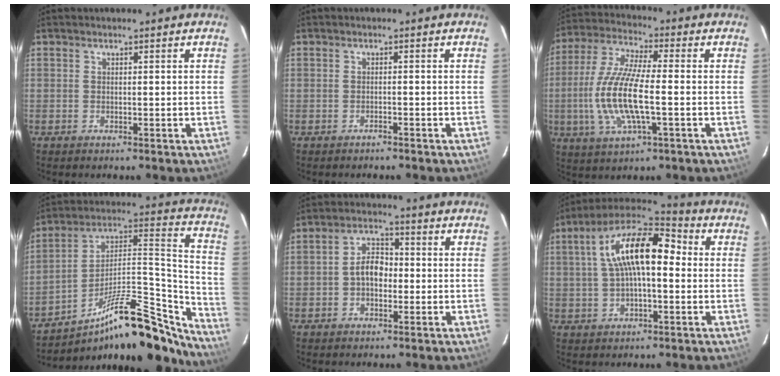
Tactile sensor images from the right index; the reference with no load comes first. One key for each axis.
{"total": 1.0, "fx": -1.0, "fy": 0.1, "fz": 0.2, "tx": -0.007, "ty": 0.003, "tz": -0.016}
{"total": 14.3, "fx": -2.4, "fy": 3.9, "fz": 13.6, "tx": -0.284, "ty": -0.003, "tz": -0.049}
{"total": 25.0, "fx": -20.2, "fy": 6.6, "fz": 13.3, "tx": -0.163, "ty": 0.040, "tz": -0.304}
{"total": 5.1, "fx": -1.0, "fy": 3.5, "fz": 3.7, "tx": -0.066, "ty": 0.019, "tz": -0.017}
{"total": 15.5, "fx": 2.0, "fy": 6.7, "fz": 13.8, "tx": -0.250, "ty": 0.031, "tz": 0.022}